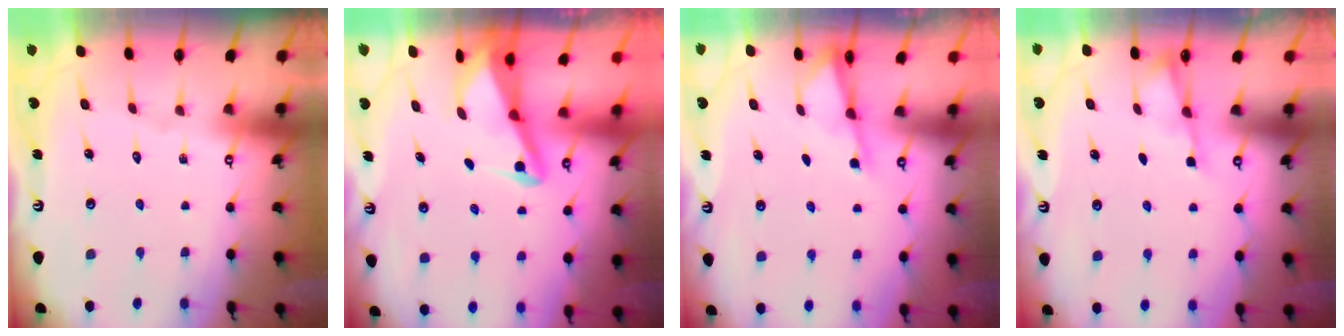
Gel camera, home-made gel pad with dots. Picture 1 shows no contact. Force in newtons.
{"total": 3.0, "press": 2.9, "slide": 0.7}
{"total": 1.8, "press": 1.7, "slide": 0.4}
{"total": 2.6, "press": 2.6, "slide": 0.5}